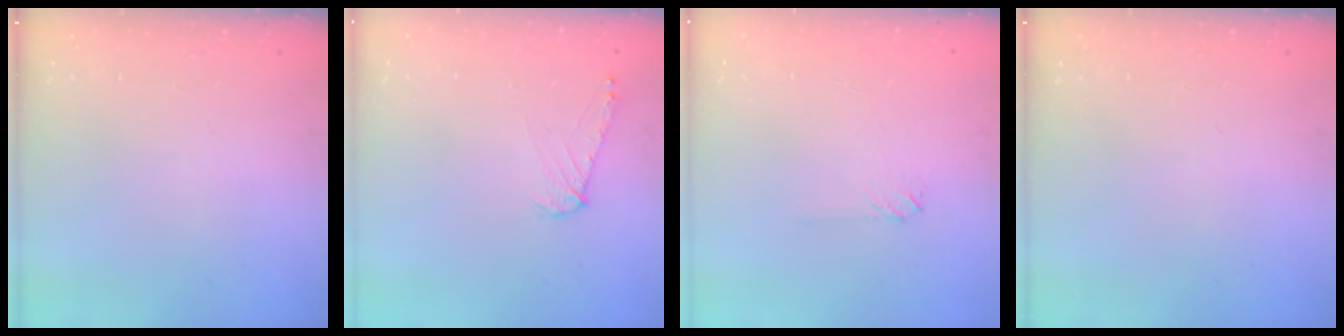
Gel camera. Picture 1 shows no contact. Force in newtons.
{"total": 7.3, "press": 7.2, "slide": 0.7}
{"total": 2.0, "press": 2.0, "slide": 0.3}
{"total": 0.0}